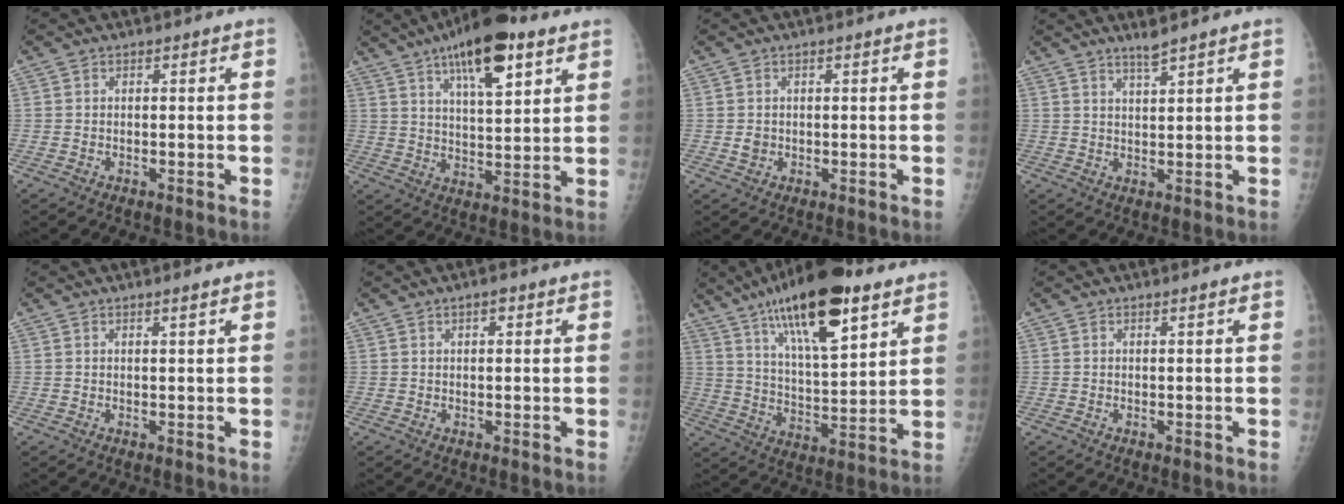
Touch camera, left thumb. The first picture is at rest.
{"total": 15.3, "force": [8.5, 4.9, 11.7], "torque": [-0.168, -0.025, 0.136]}
{"total": 1.7, "force": [0.0, 1.5, 0.9], "torque": [-0.008, 0.002, 0.002]}
{"total": 3.2, "force": [2.7, -0.2, 1.8], "torque": [-0.034, -0.017, 0.052]}
{"total": 1.3, "force": [0.9, 0.0, 0.9], "torque": [-0.015, -0.005, 0.016]}
{"total": 2.1, "force": [1.1, 0.8, 1.6], "torque": [-0.021, -0.001, 0.015]}
{"total": 21.4, "force": [12.0, 6.8, 16.3], "torque": [-0.255, -0.038, 0.206]}
{"total": 0.6, "force": [0.4, 0.0, 0.4], "torque": [-0.010, -0.002, 0.008]}